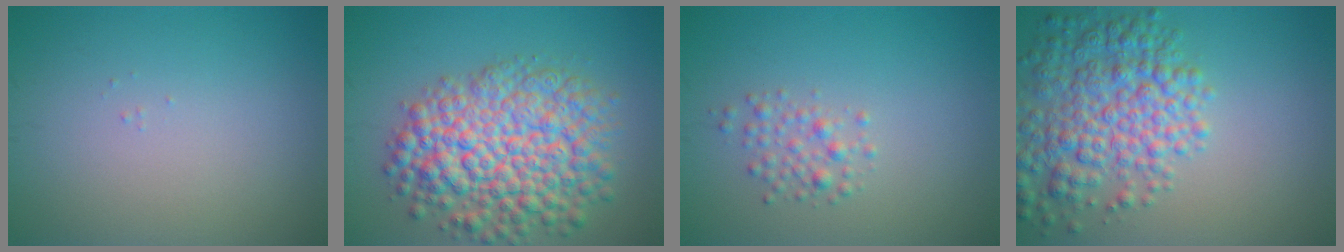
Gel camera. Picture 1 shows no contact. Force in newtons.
{"total": 9.9, "press": 9.9, "slide": 0.3}
{"total": 1.8, "press": 1.8, "slide": 0.1}
{"total": 7.0, "press": 7.0, "slide": 0.3}